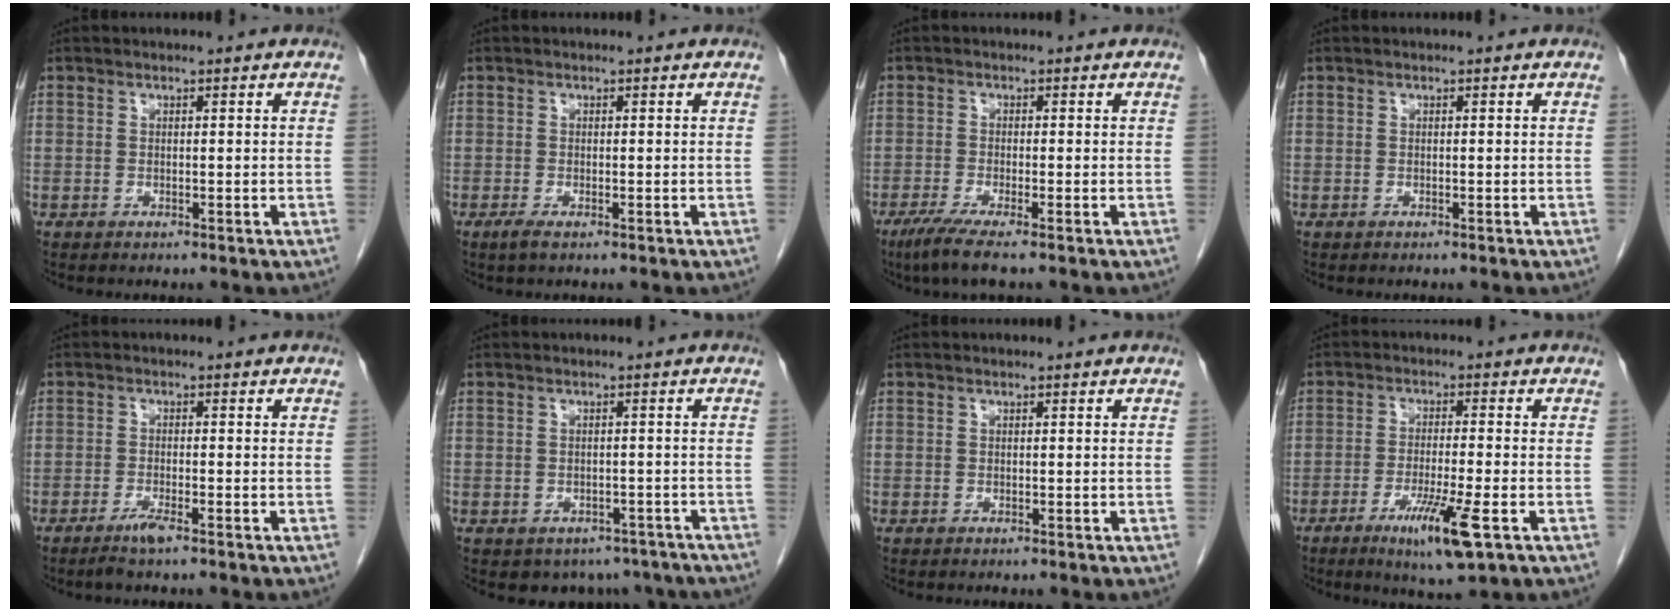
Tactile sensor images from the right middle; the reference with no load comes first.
{"total": 1.3, "force": [-0.7, 0.3, 1.0], "torque": [-0.022, -0.004, -0.014]}
{"total": 4.5, "force": [-3.0, -0.1, 3.3], "torque": [-0.063, -0.015, -0.060]}
{"total": 0.0}
{"total": 2.4, "force": [-1.7, -0.1, 1.6], "torque": [-0.037, -0.004, -0.035]}
{"total": 7.3, "force": [-5.7, 4.3, 1.5], "torque": [0.000, 0.003, -0.063]}
{"total": 0.0}
{"total": 8.3, "force": [-3.9, 0.2, 7.3], "torque": [-0.133, -0.021, -0.063]}